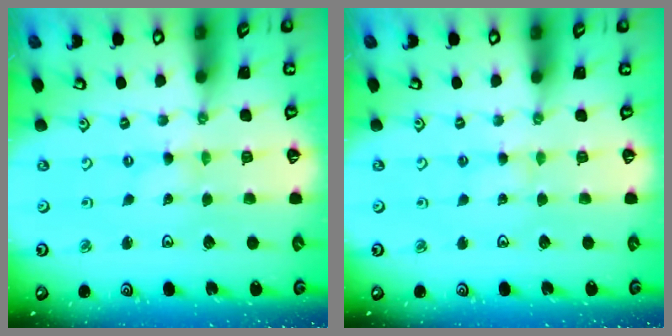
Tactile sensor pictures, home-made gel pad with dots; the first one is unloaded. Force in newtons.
{"total": 2.5, "press": 2.5, "slide": 0.2}